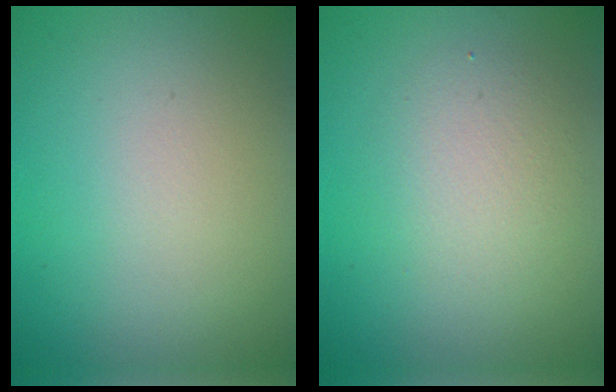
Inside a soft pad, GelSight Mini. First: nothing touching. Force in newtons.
{"total": 2.6, "press": 2.6, "slide": 0.1}